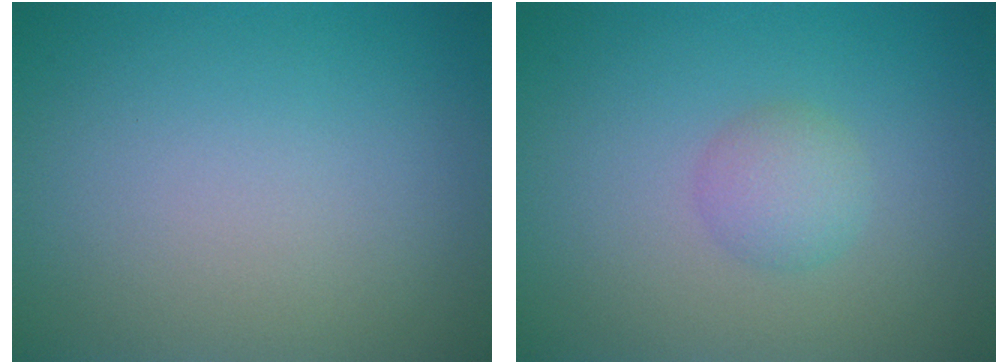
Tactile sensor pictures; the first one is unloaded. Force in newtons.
{"total": 1.9, "press": 1.9, "slide": 0.0}